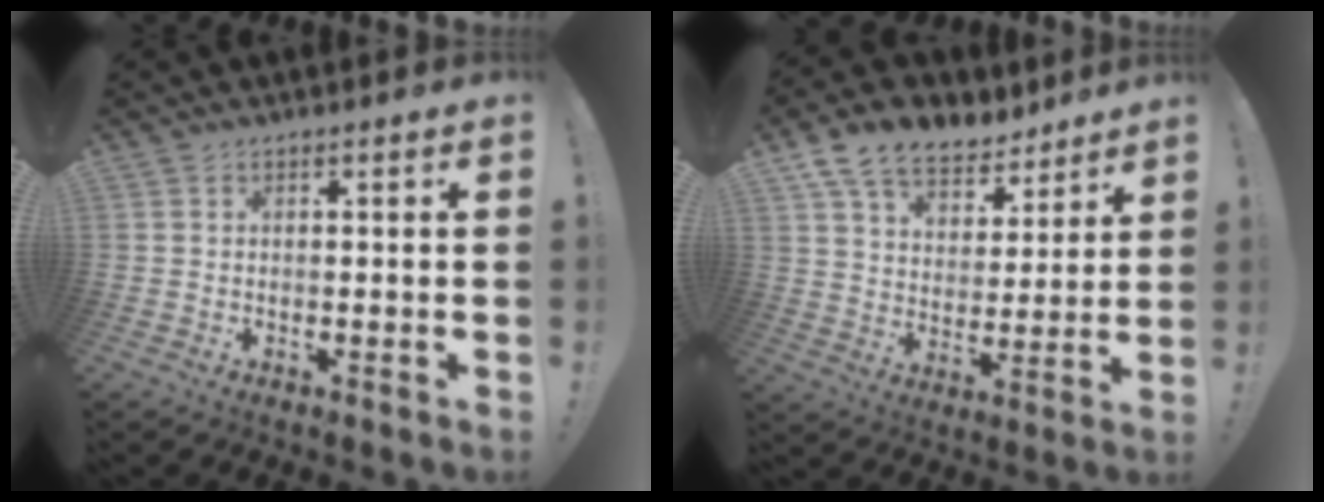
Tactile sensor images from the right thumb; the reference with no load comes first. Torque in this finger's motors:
{"motor_torque": [0.35, 0.94, 0.39, 0.05, 0.14]}